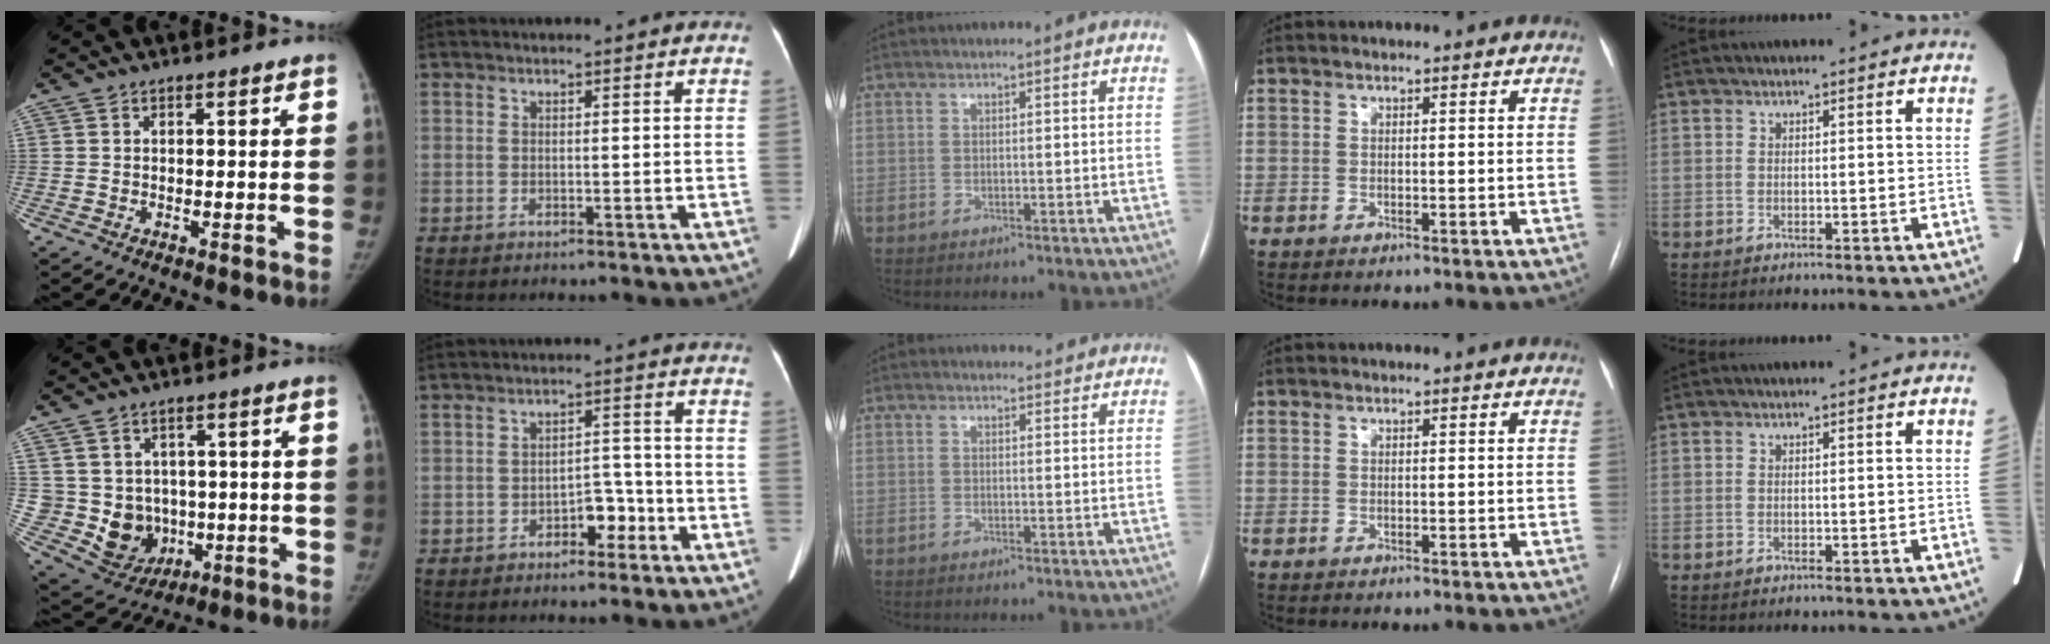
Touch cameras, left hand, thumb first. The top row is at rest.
{"thumb": {"total": 10.7, "force": [-0.5, 9.5, 4.9], "torque": [-0.046, 0.001, 0.021]}, "index": {"total": 3.9, "force": [-2.3, 2.0, 2.4], "torque": [-0.028, 0.015, -0.037]}, "middle": {"total": 2.7, "force": [2.5, 0.9, 0.0], "torque": [-0.002, 0.006, 0.024]}}